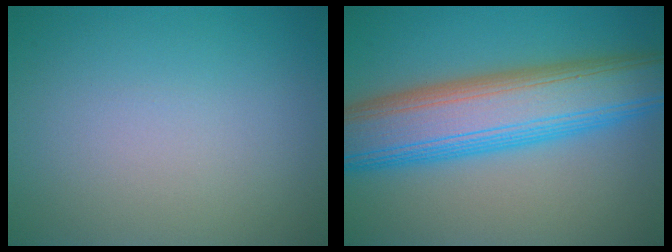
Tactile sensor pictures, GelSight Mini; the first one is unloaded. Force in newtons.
{"total": 10.8, "press": 10.8, "slide": 0.4}